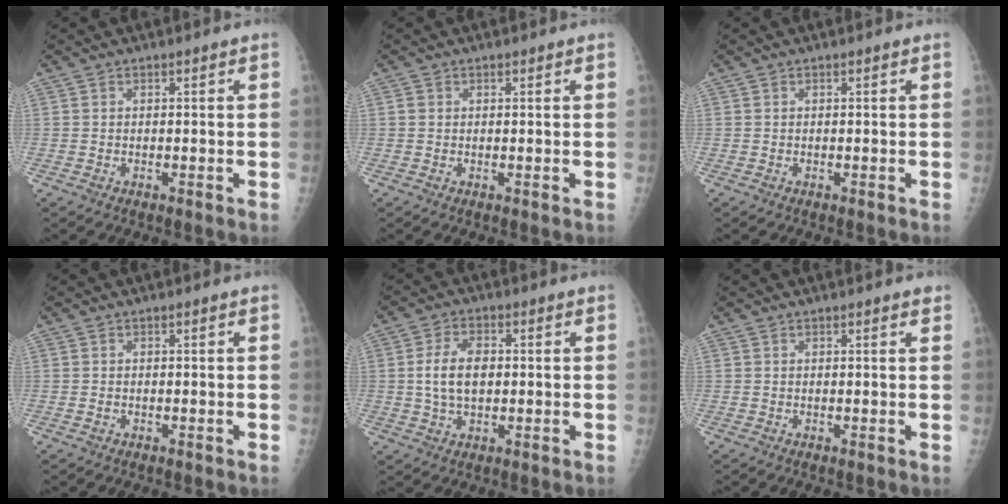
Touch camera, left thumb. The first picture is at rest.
{"total": 0.7, "force": [0.2, 0.6, 0.3], "torque": [0.002, 0.001, 0.003]}
{"total": 0.0}
{"total": 0.5, "force": [-0.2, 0.3, 0.4], "torque": [-0.010, 0.009, -0.002]}
{"total": 7.4, "force": [0.4, 4.6, 5.8], "torque": [-0.106, 0.005, 0.007]}
{"total": 1.2, "force": [0.8, 0.1, 0.8], "torque": [-0.007, -0.002, 0.010]}